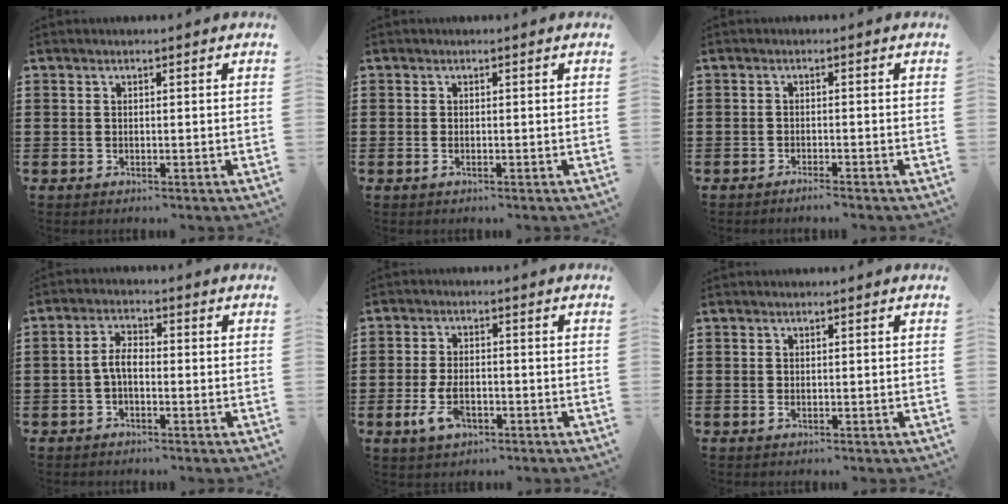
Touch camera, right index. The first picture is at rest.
{"total": 0.6, "force": [-0.2, 0.2, 0.5], "torque": [-0.012, -0.005, -0.003]}
{"total": 1.3, "force": [-1.3, -0.2, 0.4], "torque": [-0.008, -0.001, -0.024]}
{"total": 3.5, "force": [-0.9, 1.5, 3.0], "torque": [-0.078, -0.002, -0.024]}
{"total": 5.1, "force": [-2.1, 2.7, 3.8], "torque": [-0.092, -0.002, -0.043]}
{"total": 0.5, "force": [-0.2, 0.2, 0.4], "torque": [-0.010, -0.004, -0.003]}